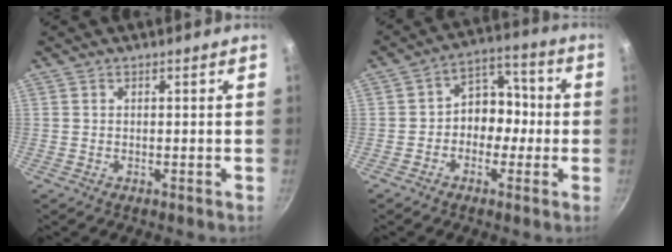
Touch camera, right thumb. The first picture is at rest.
{"total": 9.2, "force": [-1.1, 6.9, 6.0], "torque": [-0.045, 0.040, -0.032]}